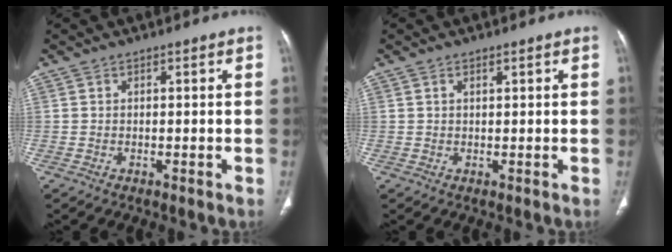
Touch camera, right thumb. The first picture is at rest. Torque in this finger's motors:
{"motor_torque": [-0.43, 0.22, 0.06, 0.55, 0.05]}